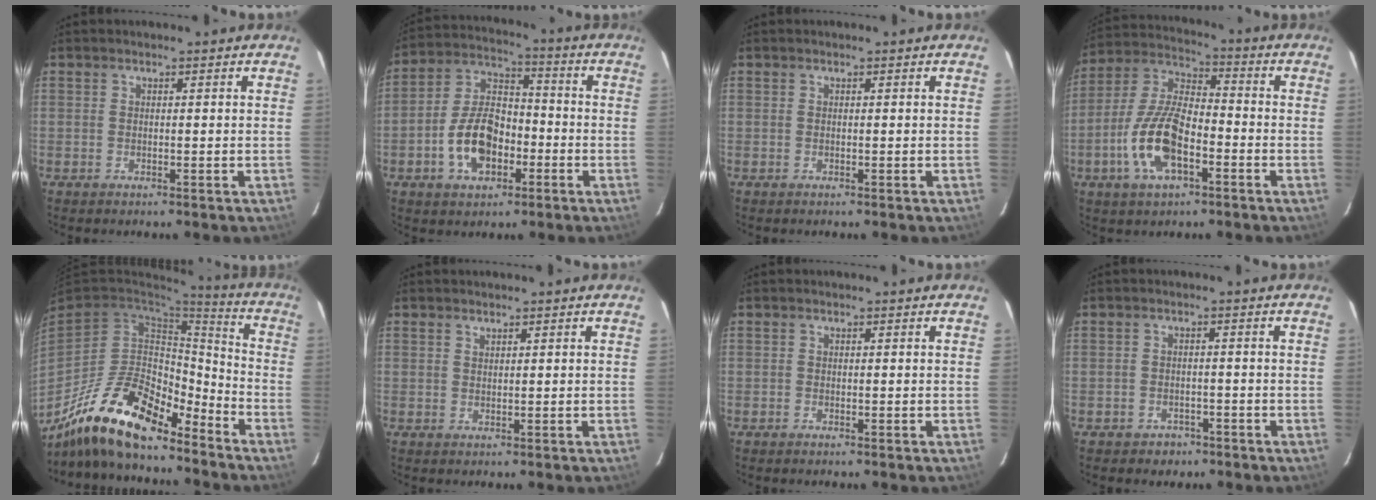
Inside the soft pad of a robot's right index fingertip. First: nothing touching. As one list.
[{"total": 12.2, "force": [-4.5, 7.4, 8.6], "torque": [-0.173, 0.024, -0.073]}, {"total": 0.0}, {"total": 13.8, "force": [-5.2, 6.0, 11.3], "torque": [-0.243, 0.002, -0.100]}, {"total": 19.8, "force": [-15.1, 6.7, 10.9], "torque": [-0.220, -0.005, -0.273]}, {"total": 0.7, "force": [0.7, 0.2, 0.1], "torque": [-0.004, 0.001, 0.013]}, {"total": 0.0}, {"total": 3.9, "force": [-2.6, 2.9, 0.4], "torque": [-0.019, 0.008, -0.034]}]